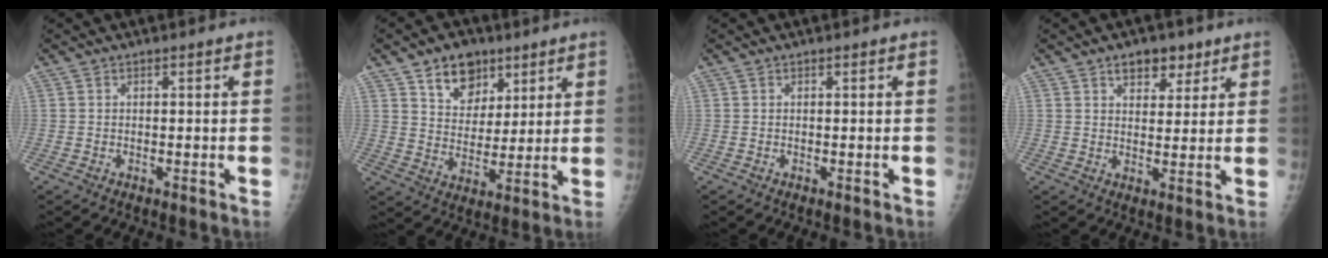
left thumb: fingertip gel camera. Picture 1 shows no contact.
{"total": 10.3, "force": [6.1, 7.0, 4.5], "torque": [-0.040, -0.032, 0.104]}
{"total": 0.0}
{"total": 6.1, "force": [3.8, 3.6, 3.1], "torque": [-0.015, -0.018, 0.055]}